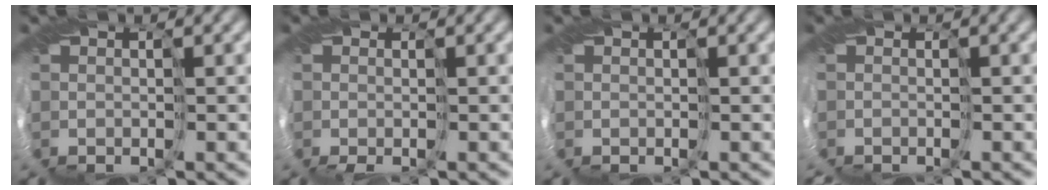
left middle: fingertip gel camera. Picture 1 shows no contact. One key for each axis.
{"total": 2.4, "fx": -2.2, "fy": -0.6, "fz": -0.7, "tx": -0.007, "ty": -0.025, "tz": -0.017}
{"total": 0.0}
{"total": 3.2, "fx": -2.4, "fy": -1.5, "fz": -1.5, "tx": 0.015, "ty": -0.018, "tz": -0.022}